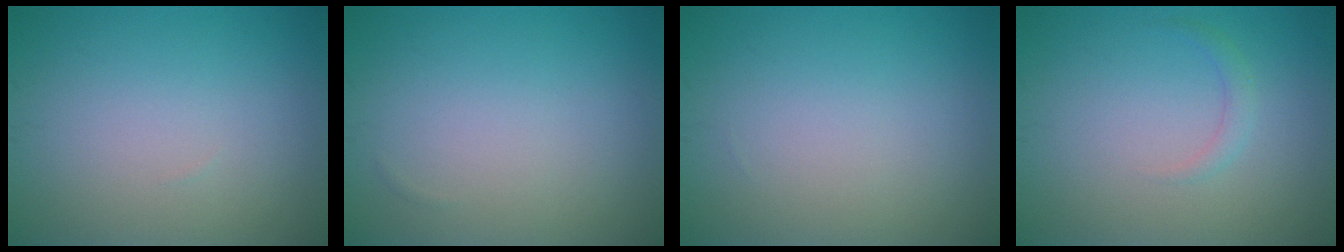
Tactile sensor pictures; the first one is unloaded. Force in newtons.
{"total": 0.0}
{"total": 0.0}
{"total": 1.1, "press": 1.1, "slide": 0.0}